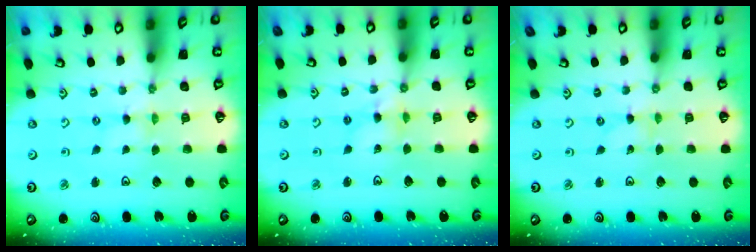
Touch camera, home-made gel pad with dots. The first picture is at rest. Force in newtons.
{"total": 3.9, "press": 3.9, "slide": 0.4}
{"total": 0.0}